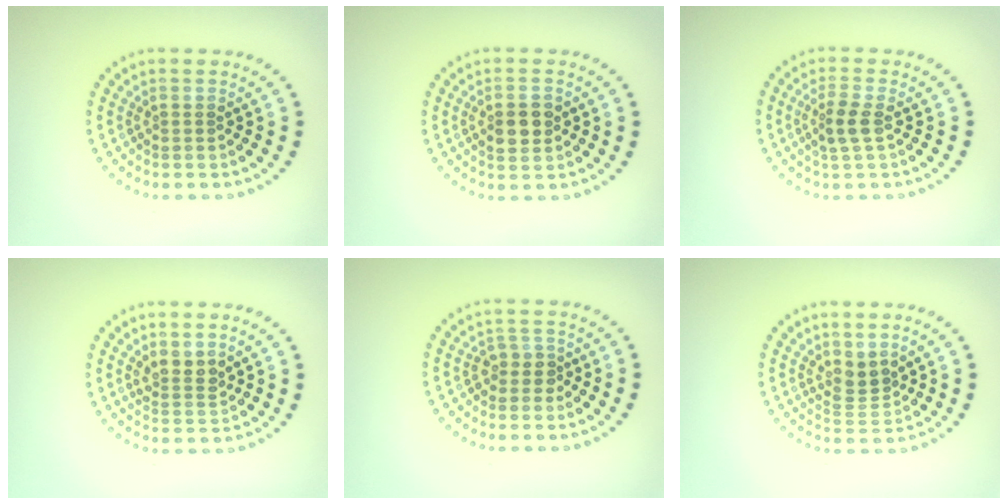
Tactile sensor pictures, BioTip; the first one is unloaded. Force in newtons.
{"total": 2.8, "press": 2.8, "slide": 0.1}
{"total": 2.1, "press": 1.9, "slide": 0.7}
{"total": 2.0, "press": 1.7, "slide": 1.1}
{"total": 1.7, "press": 1.4, "slide": 1.1}
{"total": 2.3, "press": 1.7, "slide": 1.5}